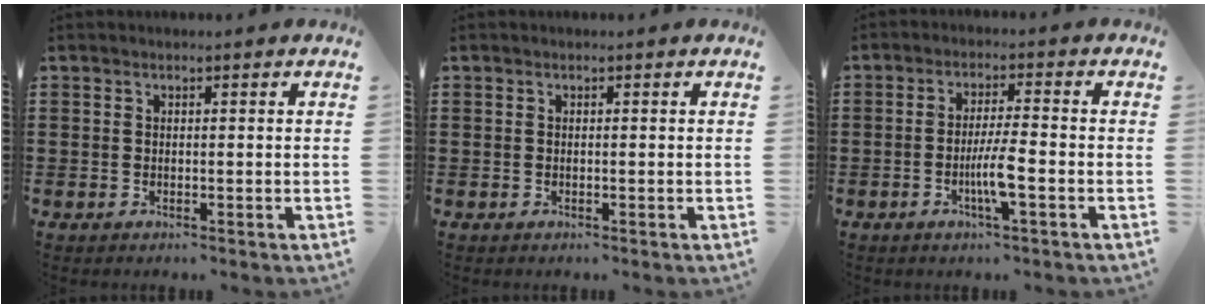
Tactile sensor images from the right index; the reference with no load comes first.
{"total": 0.0}
{"total": 5.1, "force": [-1.8, 0.2, 4.8], "torque": [-0.095, -0.010, -0.037]}